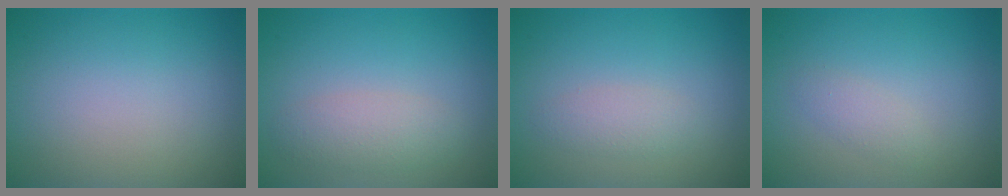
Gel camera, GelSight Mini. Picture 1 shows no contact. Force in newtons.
{"total": 2.4, "press": 2.4, "slide": 0.2}
{"total": 1.6, "press": 1.6, "slide": 0.1}
{"total": 1.2, "press": 1.2, "slide": 0.1}